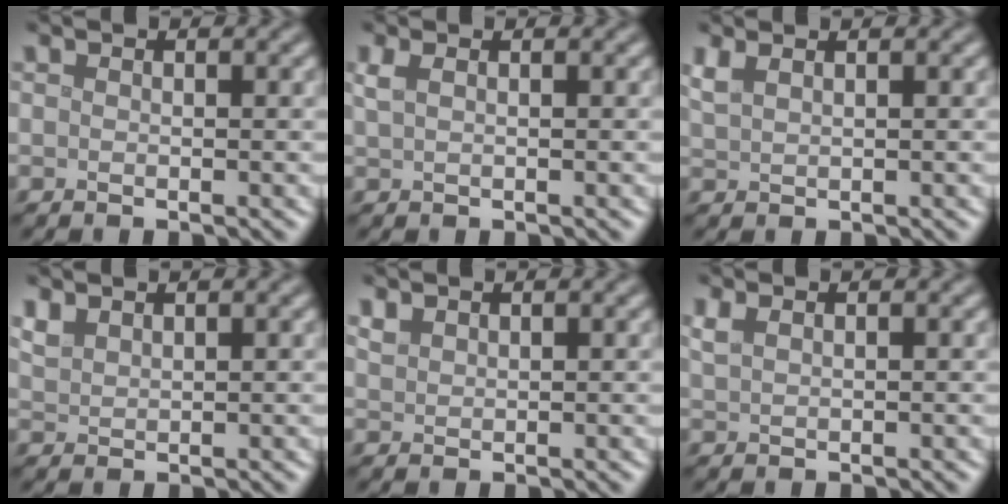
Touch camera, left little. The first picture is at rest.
{"total": 1.4, "force": [0.7, 0.5, 1.1], "torque": [-0.019, 0.003, 0.015]}
{"total": 1.6, "force": [1.3, 0.5, 0.9], "torque": [-0.022, 0.003, 0.031]}
{"total": 1.6, "force": [1.4, 0.5, 0.5], "torque": [-0.018, 0.005, 0.036]}
{"total": 1.1, "force": [1.0, 0.3, 0.2], "torque": [-0.009, 0.002, 0.026]}
{"total": 1.3, "force": [1.0, 0.4, 0.8], "torque": [-0.018, 0.003, 0.023]}